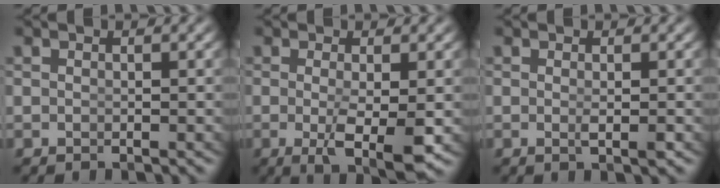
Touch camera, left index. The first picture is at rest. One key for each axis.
{"total": 5.1, "fx": -1.9, "fy": 0.9, "fz": 4.6, "tx": -0.076, "ty": -0.034, "tz": -0.016}
{"total": 1.1, "fx": -0.3, "fy": -0.3, "fz": 1.0, "tx": -0.017, "ty": -0.007, "tz": -0.001}